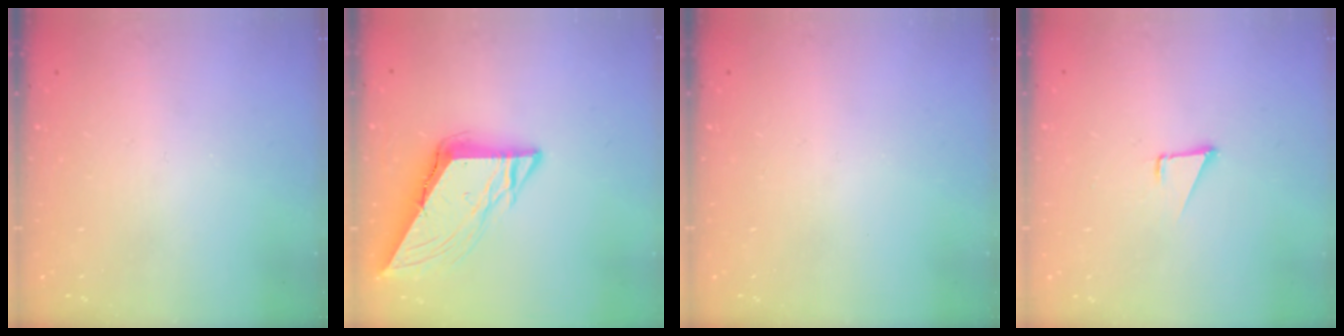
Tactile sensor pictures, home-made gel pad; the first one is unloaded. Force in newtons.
{"total": 10.7, "press": 10.6, "slide": 1.3}
{"total": 0.0}
{"total": 1.6, "press": 1.5, "slide": 0.1}